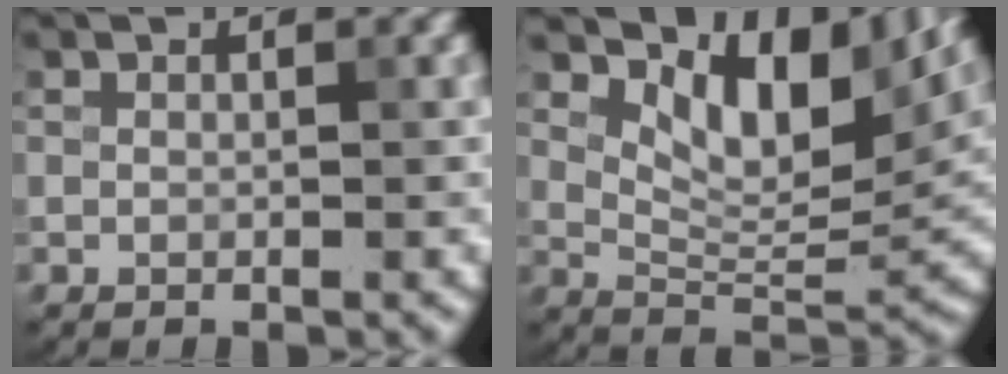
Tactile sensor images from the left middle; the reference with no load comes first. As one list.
[{"total": 8.3, "force": [4.5, 3.8, 5.8], "torque": [-0.086, -0.009, 0.077]}]